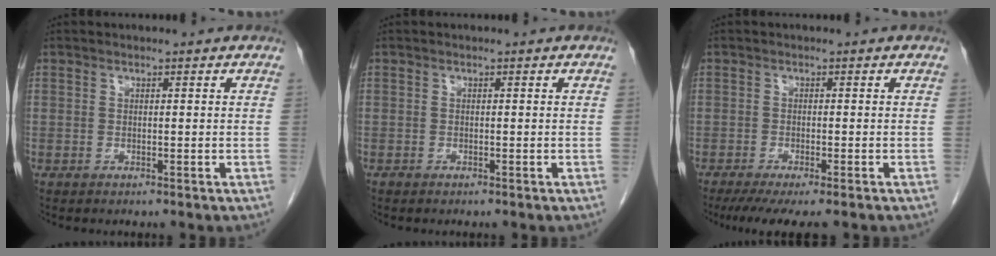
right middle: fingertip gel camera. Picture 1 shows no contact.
{"total": 0.0}
{"total": 7.6, "force": [-6.0, 0.8, 4.6], "torque": [-0.063, -0.018, -0.092]}